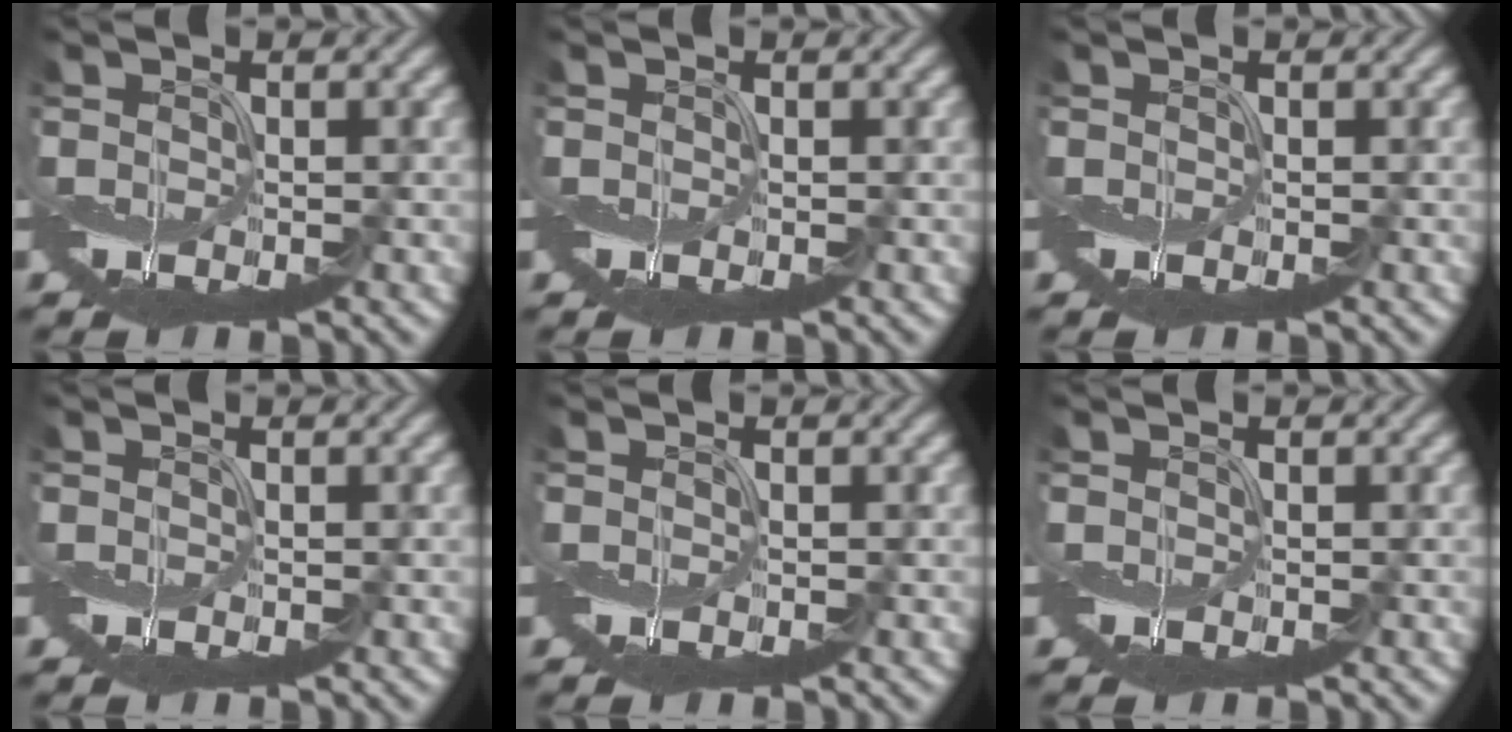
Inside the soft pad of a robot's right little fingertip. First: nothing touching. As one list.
[{"total": 0.0}, {"total": 0.0}, {"total": 0.0}, {"total": 0.0}, {"total": 0.0}]